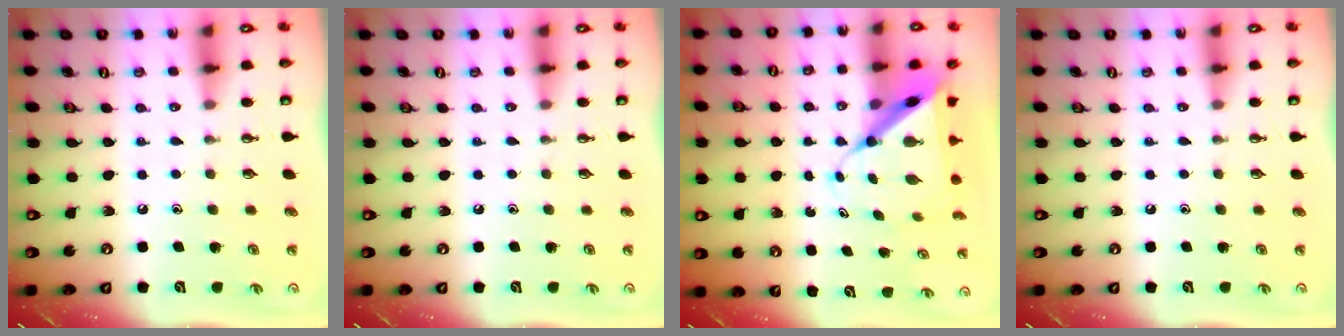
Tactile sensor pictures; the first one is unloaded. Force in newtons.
{"total": 0.0}
{"total": 8.7, "press": 8.7, "slide": 0.8}
{"total": 0.0}